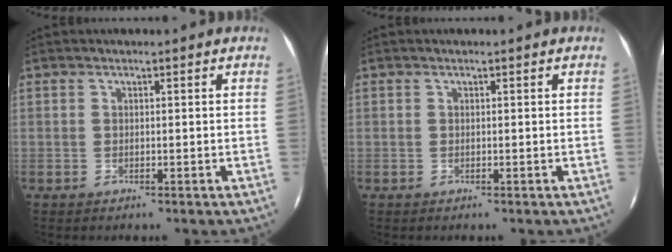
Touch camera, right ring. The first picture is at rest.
{"total": 0.0}